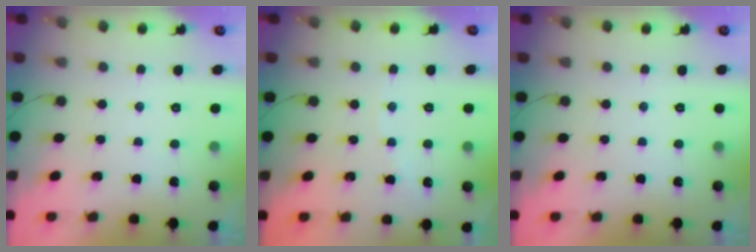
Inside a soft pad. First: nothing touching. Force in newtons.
{"total": 2.7, "press": 2.7, "slide": 0.5}
{"total": 0.0}